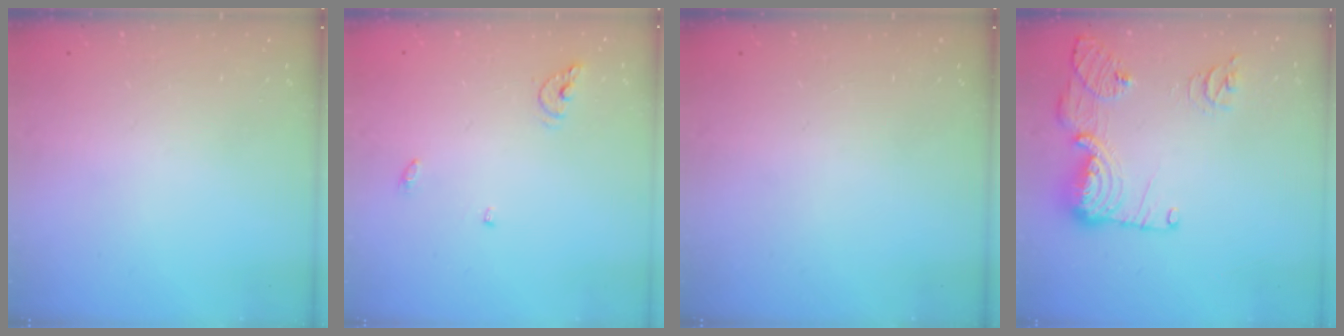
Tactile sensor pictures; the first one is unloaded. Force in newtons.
{"total": 6.2, "press": 6.2, "slide": 0.4}
{"total": 0.0}
{"total": 15.8, "press": 15.7, "slide": 1.8}